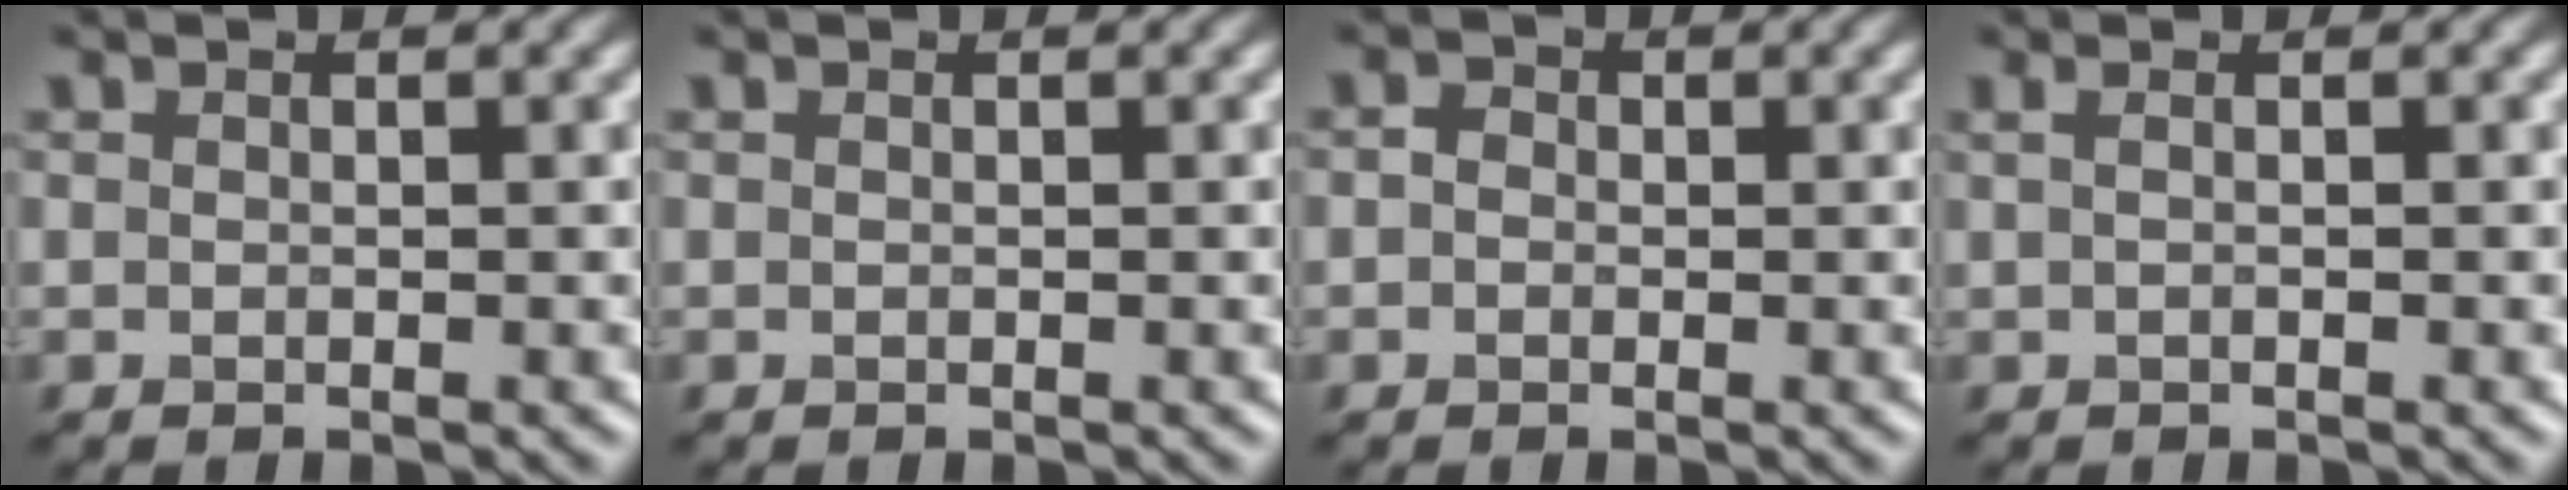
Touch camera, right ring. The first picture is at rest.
{"total": 0.0}
{"total": 1.1, "force": [0.0, 1.0, 0.5], "torque": [-0.009, -0.001, -0.007]}
{"total": 1.2, "force": [0.4, 0.5, 1.0], "torque": [-0.016, -0.004, -0.004]}